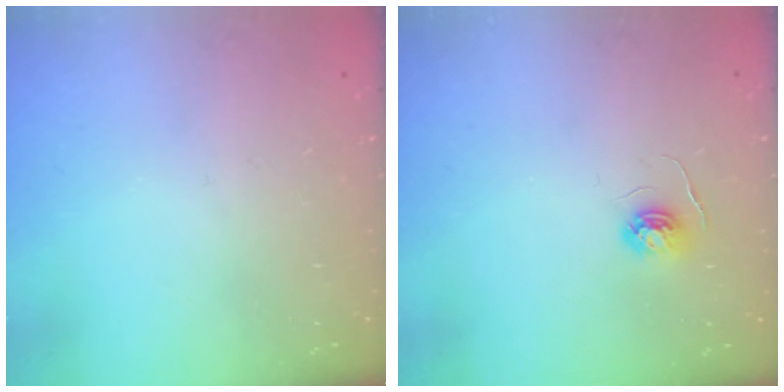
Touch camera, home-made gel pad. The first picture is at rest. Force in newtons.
{"total": 4.0, "press": 4.0, "slide": 0.5}